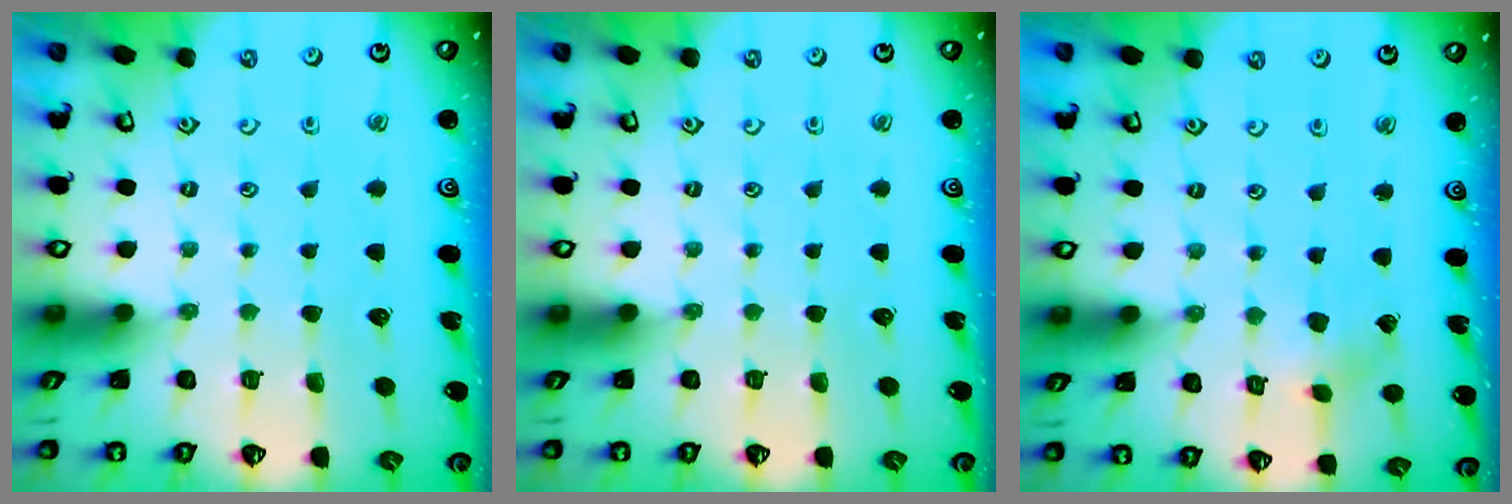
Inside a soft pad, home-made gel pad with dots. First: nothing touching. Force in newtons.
{"total": 0.0}
{"total": 2.1, "press": 2.1, "slide": 0.2}